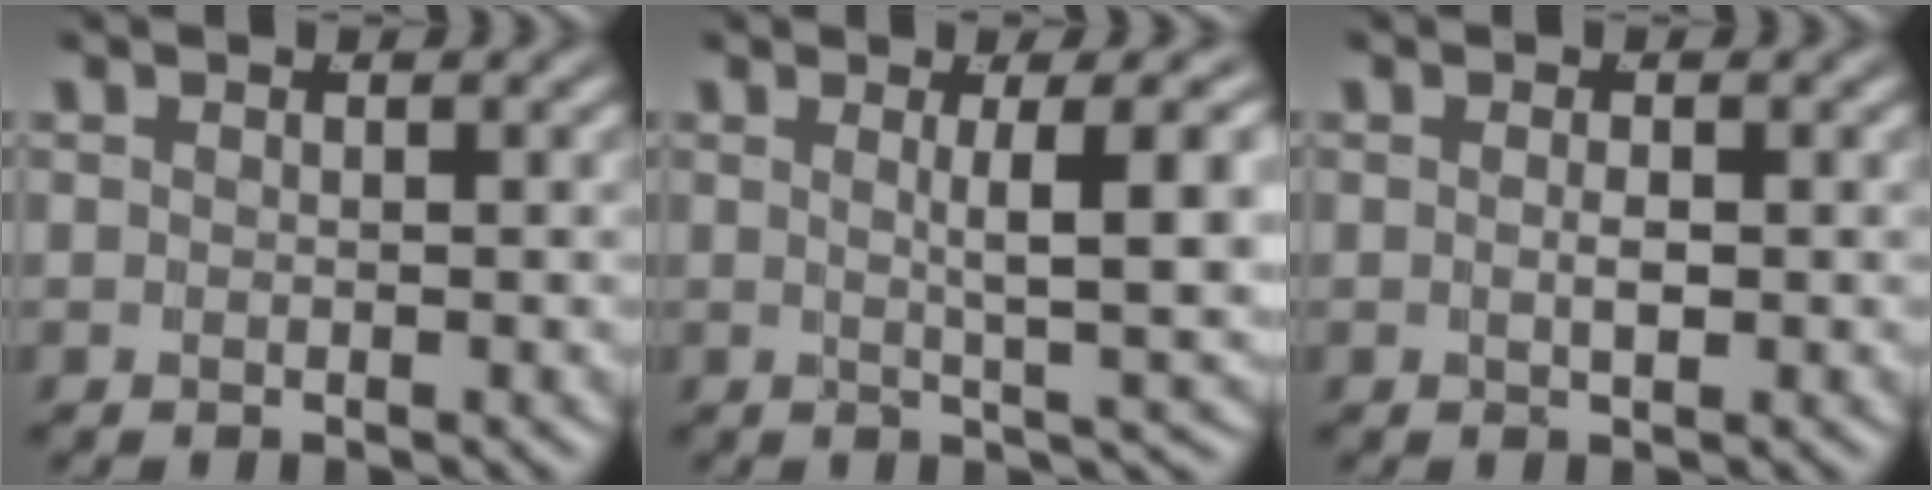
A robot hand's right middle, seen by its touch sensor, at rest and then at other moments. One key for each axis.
{"total": 5.4, "fx": 1.2, "fy": -0.1, "fz": 5.3, "tx": -0.063, "ty": 0.003, "tz": 0.021}
{"total": 0.9, "fx": -0.1, "fy": -0.1, "fz": 0.9, "tx": -0.017, "ty": -0.009, "tz": 0.003}